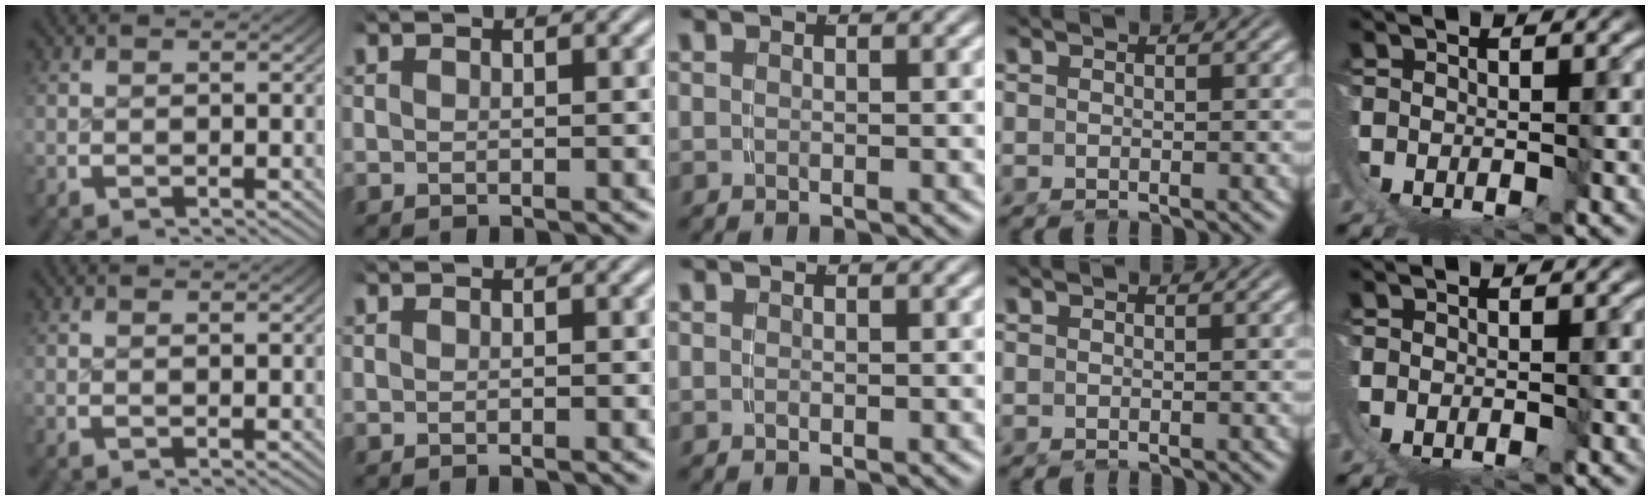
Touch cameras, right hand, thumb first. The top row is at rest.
{"thumb": {"total": 0.7, "force": [0.5, -0.2, 0.4], "torque": [-0.007, -0.002, 0.012]}}